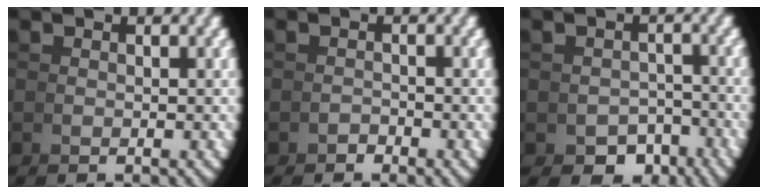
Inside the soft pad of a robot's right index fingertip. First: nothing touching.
{"total": 1.5, "force": [-1.2, -0.7, -0.6], "torque": [0.023, 0.000, -0.022]}
{"total": 5.0, "force": [-3.3, 3.4, 1.5], "torque": [-0.001, -0.021, -0.050]}